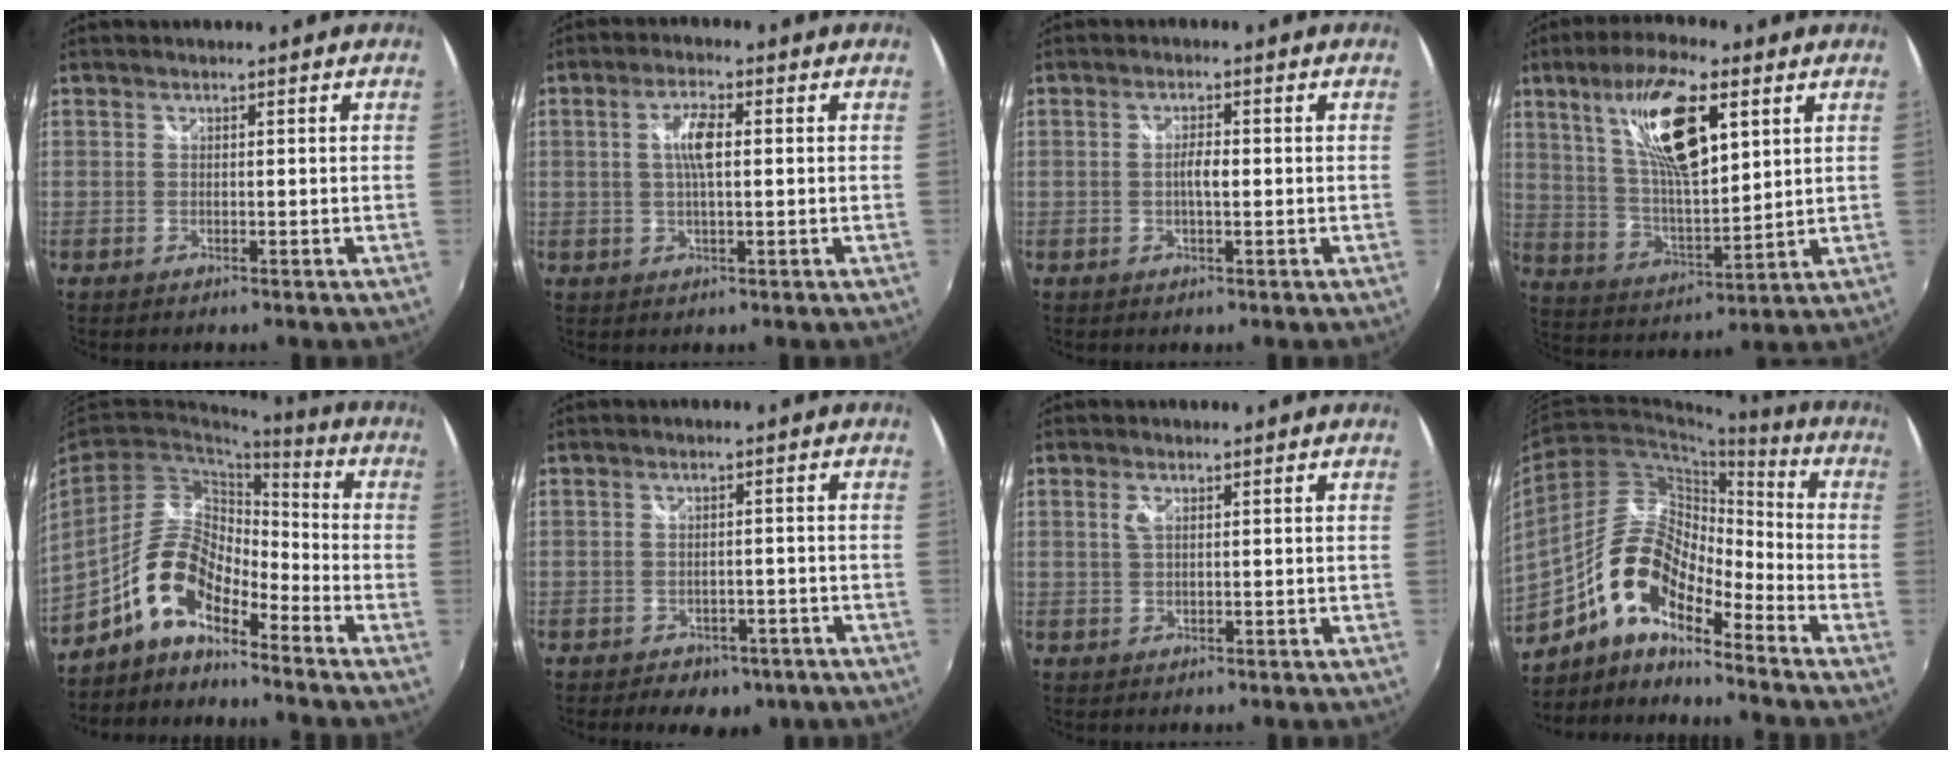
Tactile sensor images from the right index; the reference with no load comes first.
{"total": 4.8, "force": [0.6, 1.5, 4.5], "torque": [-0.086, 0.006, 0.013]}
{"total": 2.3, "force": [-0.2, 0.6, 2.3], "torque": [-0.041, 0.001, -0.005]}
{"total": 16.4, "force": [7.4, 5.4, 13.6], "torque": [-0.248, 0.009, 0.143]}
{"total": 11.2, "force": [-7.8, 4.1, 6.9], "torque": [-0.138, 0.017, -0.154]}
{"total": 8.1, "force": [-5.6, 4.7, 3.5], "torque": [-0.079, 0.000, -0.061]}
{"total": 1.5, "force": [0.5, 0.6, 1.2], "torque": [-0.025, 0.000, 0.008]}
{"total": 14.7, "force": [-9.0, 5.7, 10.1], "torque": [-0.190, 0.010, -0.179]}